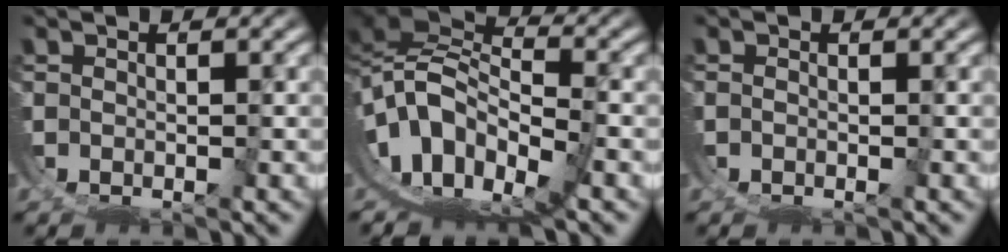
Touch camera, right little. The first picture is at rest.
{"total": 17.9, "force": [0.6, 14.6, 10.3], "torque": [-0.218, -0.029, -0.003]}
{"total": 0.7, "force": [-0.3, 0.4, 0.4], "torque": [-0.005, -0.002, -0.005]}